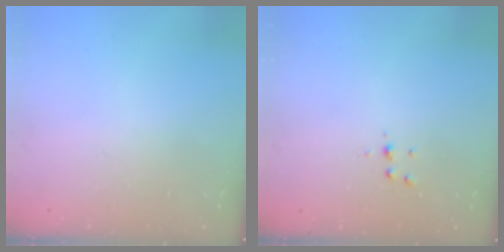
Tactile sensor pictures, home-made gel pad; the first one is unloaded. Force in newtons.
{"total": 3.8, "press": 3.8, "slide": 0.4}